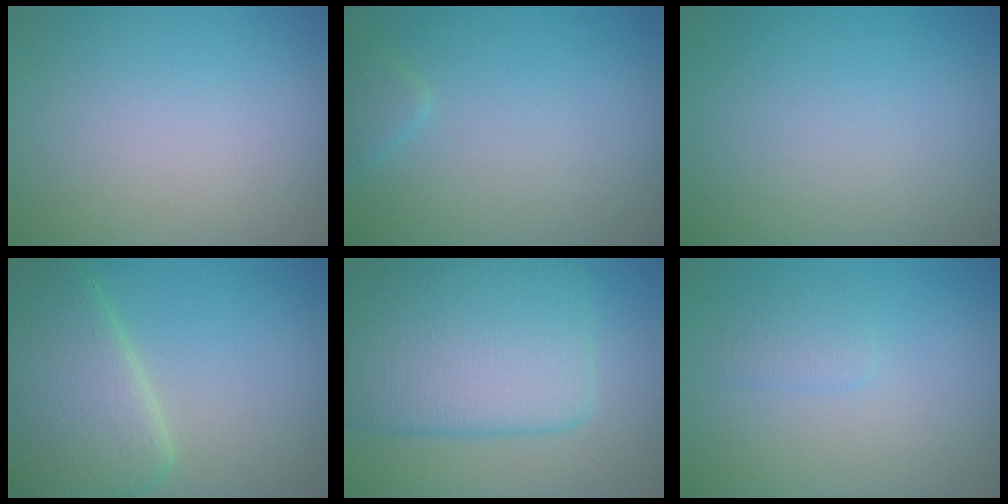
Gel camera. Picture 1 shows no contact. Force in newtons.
{"total": 1.3, "press": 1.3, "slide": 0.0}
{"total": 0.0}
{"total": 8.1, "press": 8.1, "slide": 0.6}
{"total": 9.5, "press": 9.5, "slide": 0.3}
{"total": 1.1, "press": 1.1, "slide": 0.1}